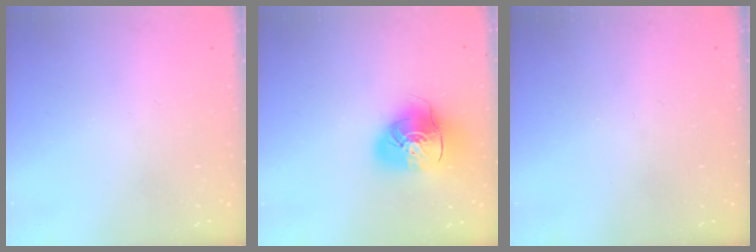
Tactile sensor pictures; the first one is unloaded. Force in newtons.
{"total": 13.4, "press": 13.3, "slide": 2.0}
{"total": 0.0}